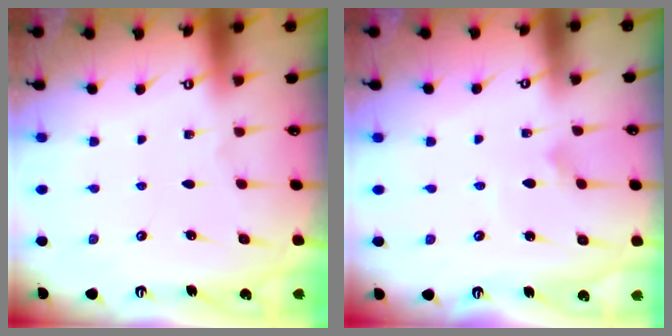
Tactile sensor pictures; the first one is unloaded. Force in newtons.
{"total": 1.5, "press": 1.5, "slide": 0.1}